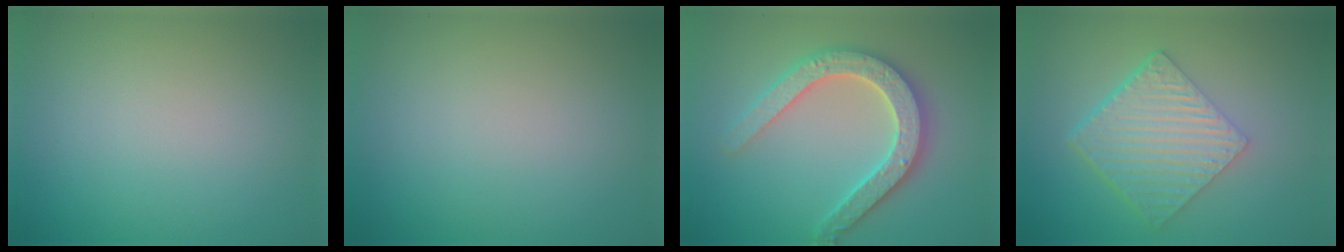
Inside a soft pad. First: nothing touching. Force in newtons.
{"total": 0.0}
{"total": 5.3, "press": 5.2, "slide": 1.0}
{"total": 6.4, "press": 4.3, "slide": 4.7}